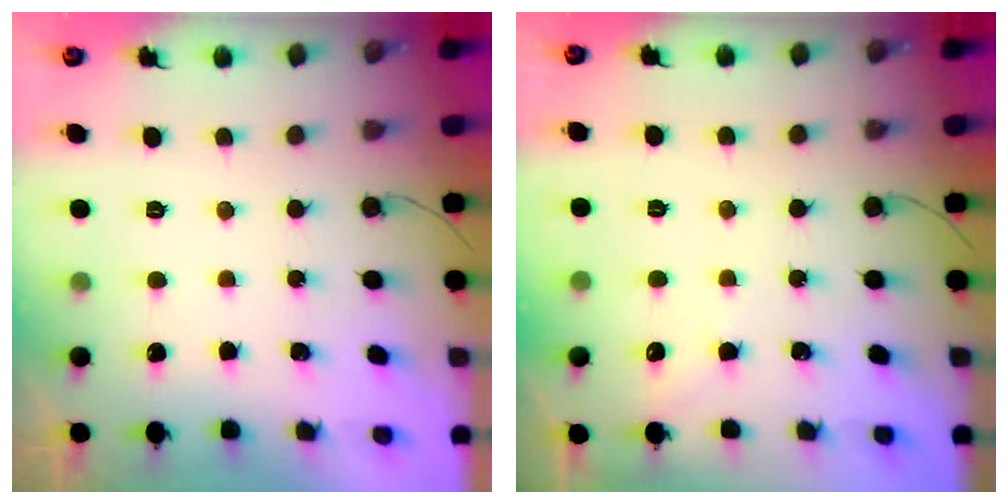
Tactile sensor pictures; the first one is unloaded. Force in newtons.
{"total": 3.0, "press": 3.0, "slide": 0.4}